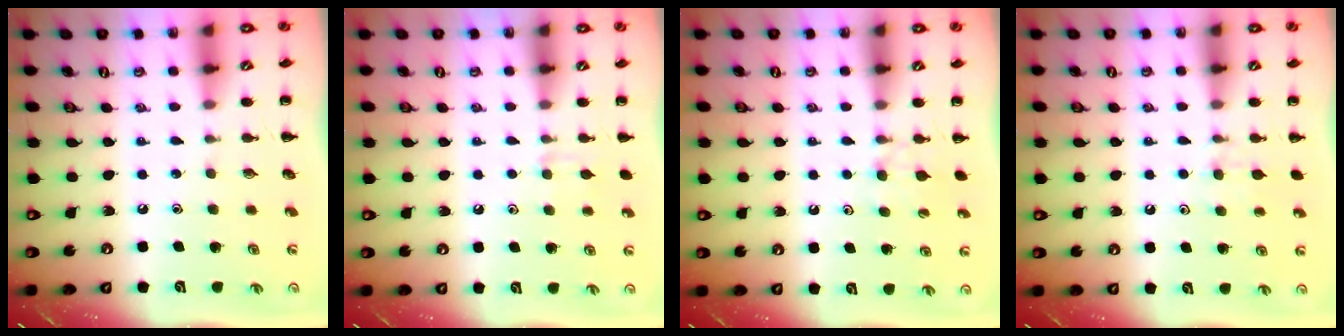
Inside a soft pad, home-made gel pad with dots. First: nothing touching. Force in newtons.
{"total": 5.5, "press": 5.2, "slide": 1.8}
{"total": 5.7, "press": 5.5, "slide": 1.7}
{"total": 6.7, "press": 6.3, "slide": 2.2}